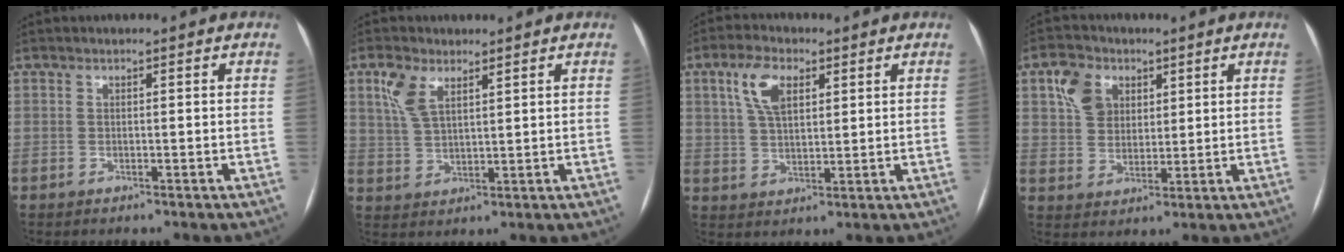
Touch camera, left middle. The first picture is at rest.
{"total": 5.3, "force": [3.1, 2.3, 3.7], "torque": [-0.086, 0.014, 0.067]}
{"total": 7.0, "force": [3.1, 3.3, 5.3], "torque": [-0.109, 0.015, 0.061]}
{"total": 6.9, "force": [3.1, 5.2, 3.2], "torque": [-0.069, 0.023, 0.061]}